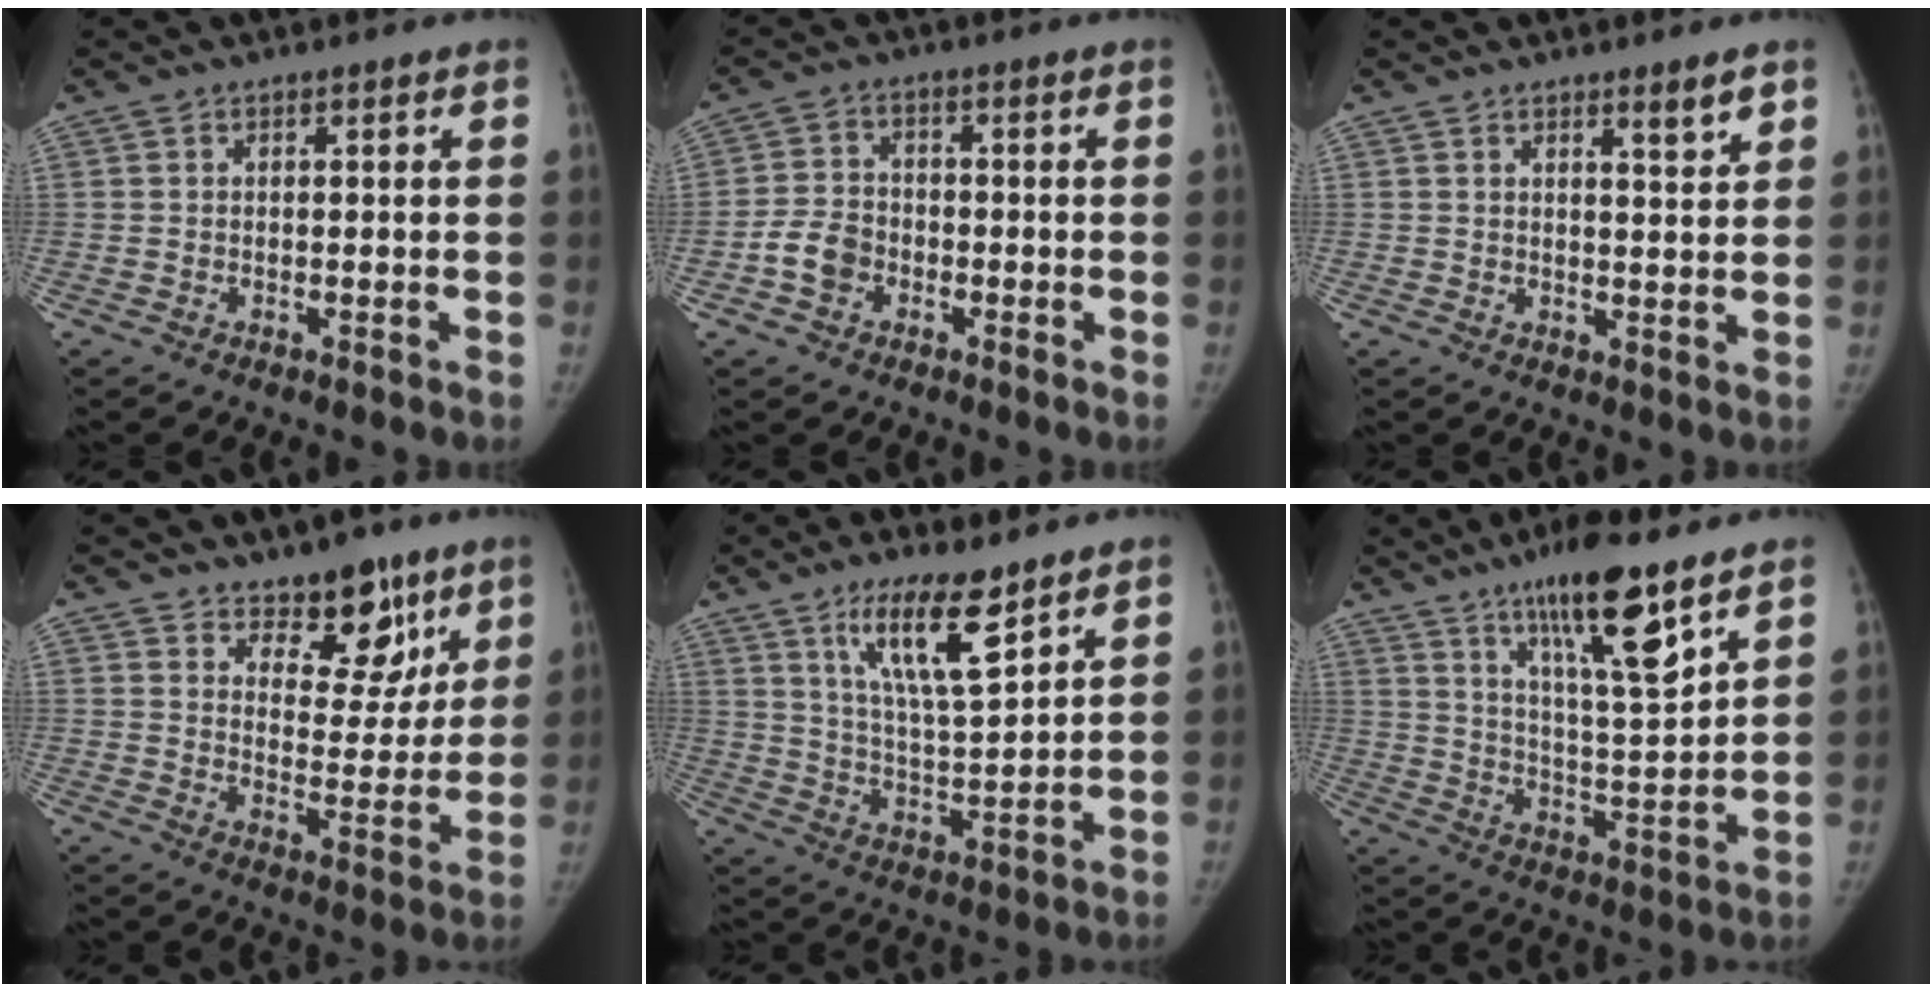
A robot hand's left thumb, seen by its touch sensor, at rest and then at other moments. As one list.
[{"total": 5.6, "force": [-2.1, 4.4, 2.7], "torque": [-0.040, 0.019, -0.043]}, {"total": 3.8, "force": [2.5, 0.5, 2.8], "torque": [-0.036, -0.021, 0.038]}, {"total": 11.8, "force": [8.1, 6.5, 5.7], "torque": [-0.025, -0.050, 0.122]}, {"total": 12.5, "force": [7.8, 3.0, 9.3], "torque": [-0.151, -0.049, 0.145]}, {"total": 16.5, "force": [10.3, 3.0, 12.6], "torque": [-0.199, -0.059, 0.181]}]